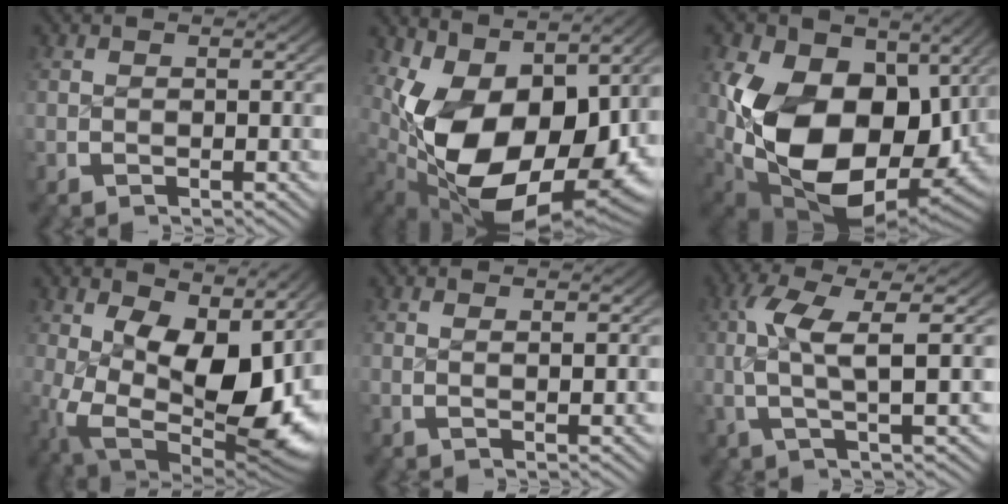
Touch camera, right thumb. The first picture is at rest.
{"total": 19.7, "force": [-1.8, 11.7, 15.8], "torque": [-0.322, -0.081, 0.029]}
{"total": 23.7, "force": [-2.2, 16.2, 17.1], "torque": [-0.350, -0.111, 0.019]}
{"total": 16.9, "force": [-1.7, 10.2, 13.4], "torque": [-0.254, -0.080, 0.020]}
{"total": 1.4, "force": [0.9, -0.1, 1.0], "torque": [-0.018, -0.003, 0.021]}
{"total": 6.1, "force": [1.6, 1.6, 5.6], "torque": [-0.127, -0.001, 0.030]}